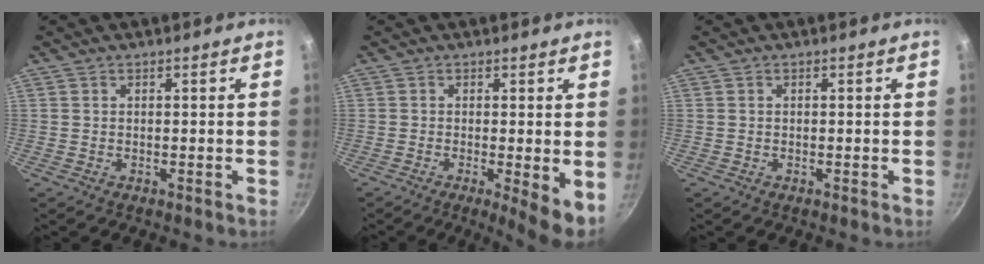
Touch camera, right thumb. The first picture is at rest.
{"total": 5.8, "force": [-1.1, 1.1, 5.5], "torque": [-0.075, -0.011, -0.013]}
{"total": 0.0}